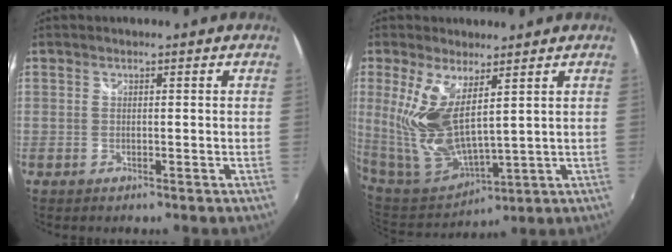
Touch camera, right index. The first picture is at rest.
{"total": 13.2, "force": [4.9, 5.7, 10.9], "torque": [-0.227, -0.012, 0.114]}